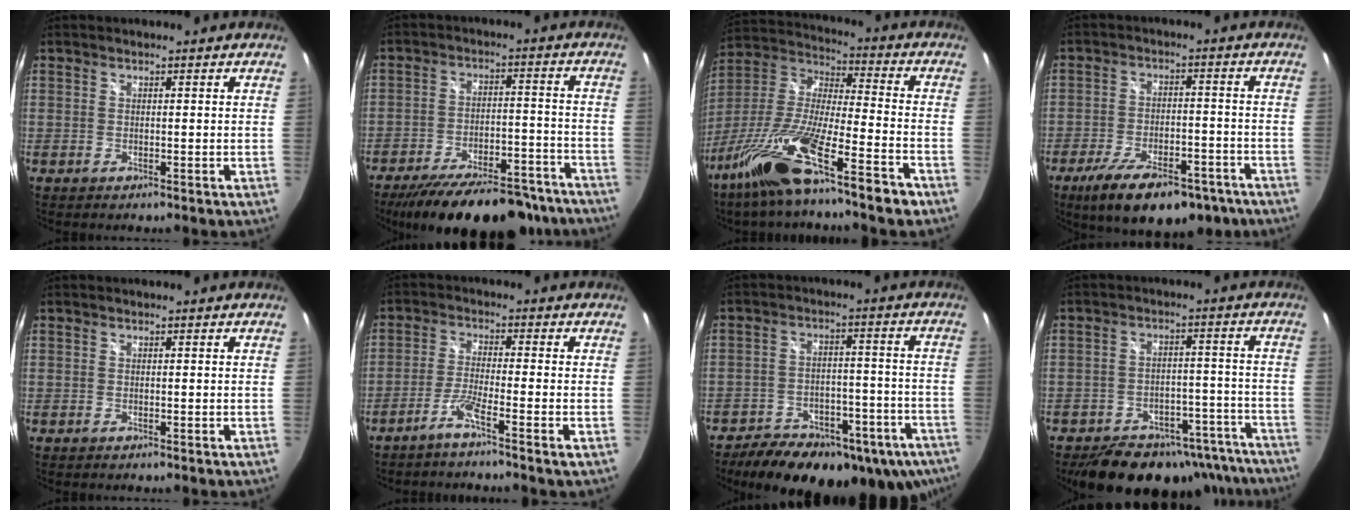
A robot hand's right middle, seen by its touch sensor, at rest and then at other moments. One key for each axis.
{"total": 24.1, "fx": -19.9, "fy": 7.7, "fz": 11.1, "tx": -0.197, "ty": -0.011, "tz": -0.266}
{"total": 20.4, "fx": -13.9, "fy": 1.7, "fz": 14.8, "tx": -0.278, "ty": -0.039, "tz": -0.253}
{"total": 16.8, "fx": -11.4, "fy": 6.8, "fz": 10.3, "tx": -0.193, "ty": -0.023, "tz": -0.166}
{"total": 0.0}
{"total": 4.2, "fx": -2.7, "fy": -0.9, "fz": 3.0, "tx": -0.080, "ty": 0.000, "tz": -0.056}
{"total": 26.0, "fx": -18.5, "fy": 12.0, "fz": 13.9, "tx": -0.239, "ty": -0.011, "tz": -0.228}
{"total": 21.7, "fx": -17.4, "fy": 10.0, "fz": 8.3, "tx": -0.146, "ty": 0.030, "tz": -0.205}